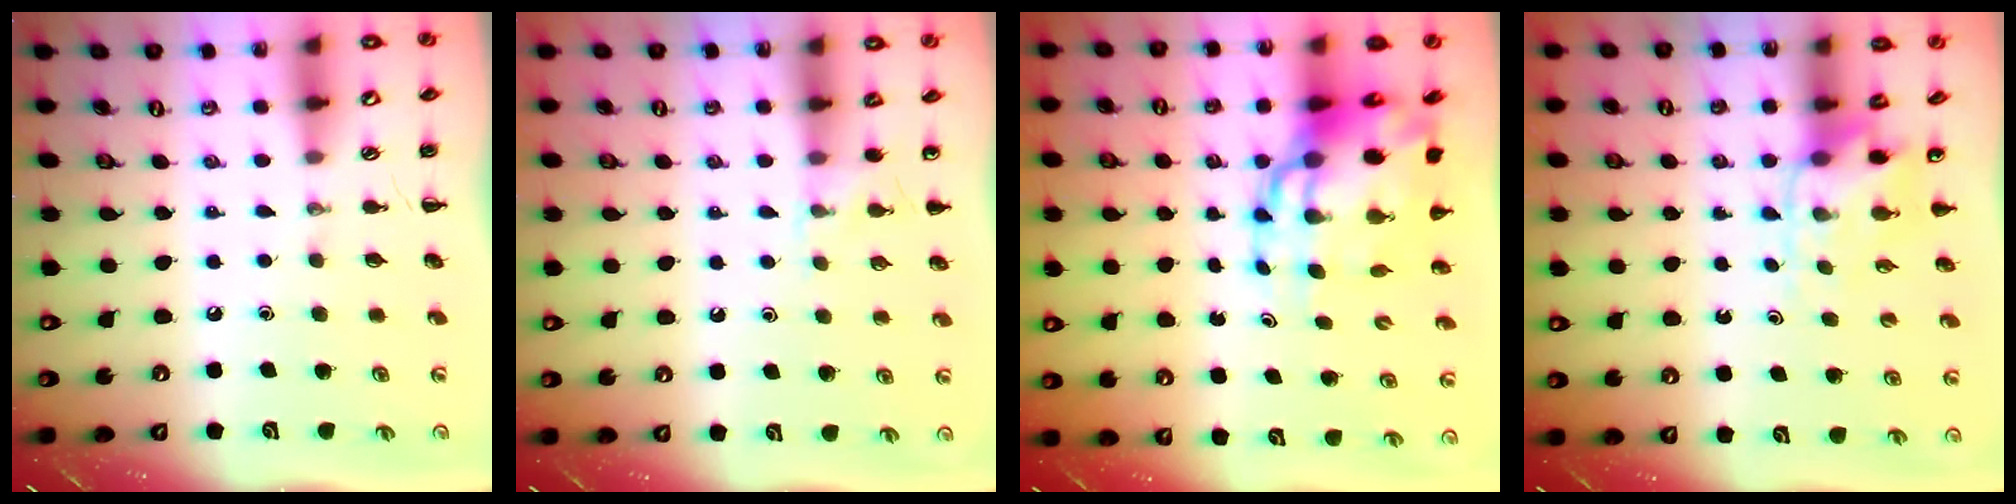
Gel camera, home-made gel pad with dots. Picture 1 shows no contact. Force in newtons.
{"total": 4.9, "press": 4.6, "slide": 1.7}
{"total": 15.4, "press": 14.8, "slide": 4.2}
{"total": 4.7, "press": 4.7, "slide": 0.3}